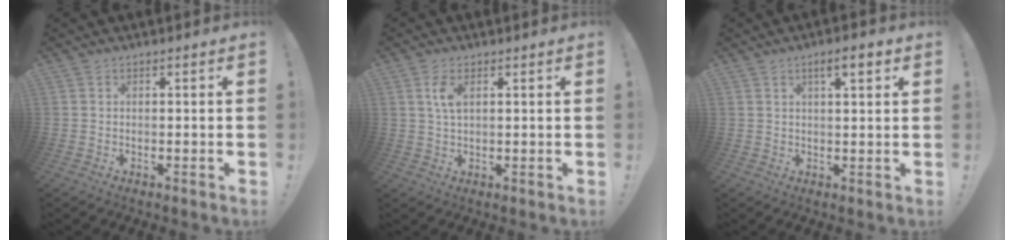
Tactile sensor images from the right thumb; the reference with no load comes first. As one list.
[{"total": 4.6, "force": [1.8, 2.1, 3.7], "torque": [-0.062, -0.004, 0.029]}, {"total": 5.1, "force": [2.6, 1.2, 4.2], "torque": [-0.056, -0.009, 0.037]}]